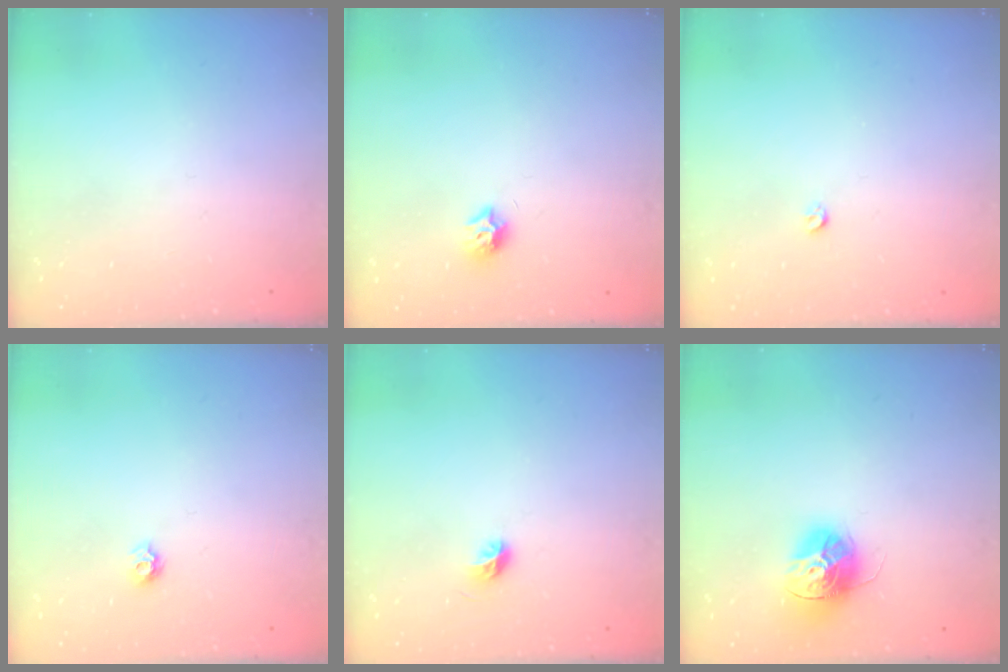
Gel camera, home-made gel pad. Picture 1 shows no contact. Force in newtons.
{"total": 6.9, "press": 6.9, "slide": 0.3}
{"total": 2.8, "press": 2.8, "slide": 0.5}
{"total": 5.9, "press": 5.8, "slide": 0.7}
{"total": 5.3, "press": 5.2, "slide": 1.0}
{"total": 13.7, "press": 13.7, "slide": 1.0}